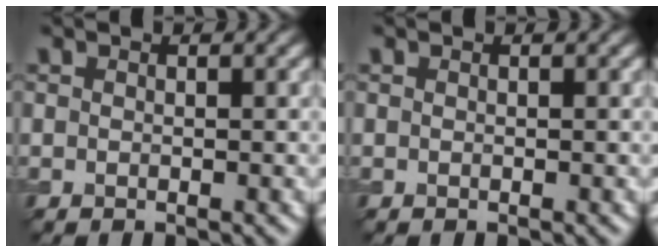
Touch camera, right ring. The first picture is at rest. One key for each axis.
{"total": 0.0}